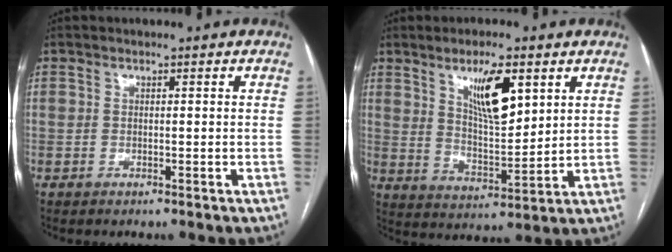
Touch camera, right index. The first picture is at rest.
{"total": 9.7, "force": [4.7, 2.4, 8.1], "torque": [-0.146, -0.004, 0.090]}